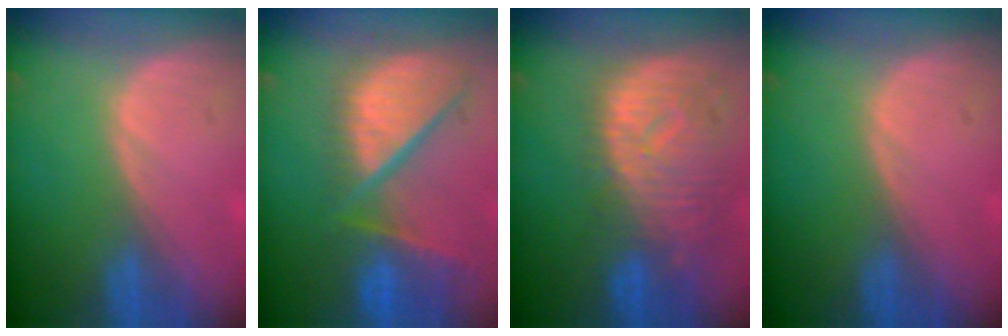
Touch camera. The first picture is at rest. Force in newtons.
{"total": 12.4, "press": 10.2, "slide": 7.0}
{"total": 11.0, "press": 9.6, "slide": 5.4}
{"total": 0.0}